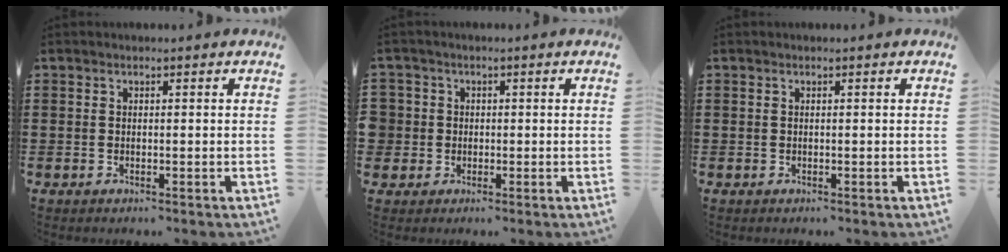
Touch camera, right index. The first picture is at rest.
{"total": 2.7, "force": [-0.3, 2.7, 0.2], "torque": [-0.025, 0.008, -0.011]}
{"total": 0.0}